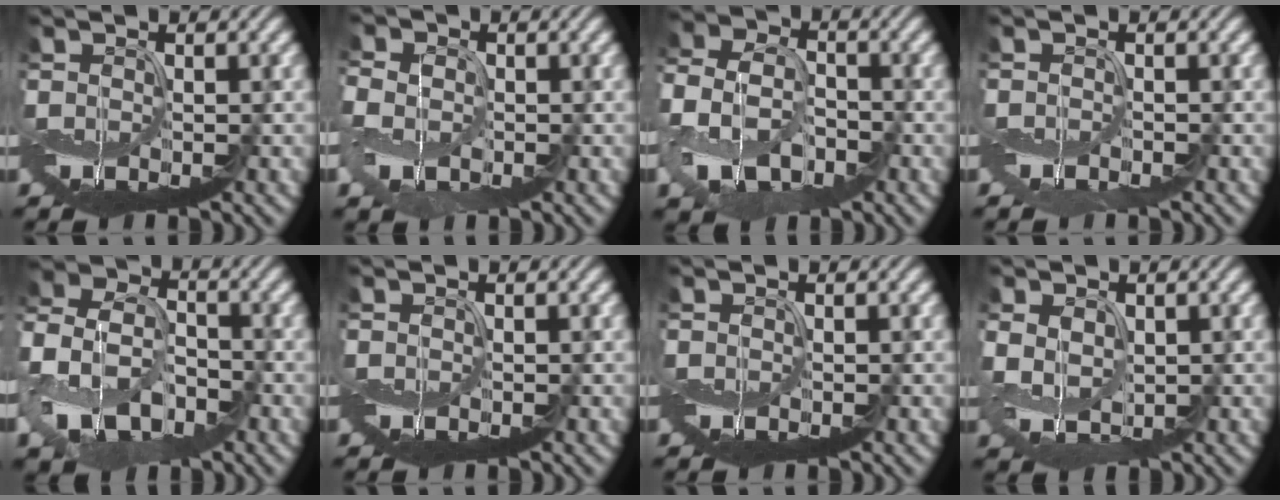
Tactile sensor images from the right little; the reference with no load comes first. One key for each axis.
{"total": 5.2, "fx": -1.0, "fy": 4.3, "fz": 2.7, "tx": -0.064, "ty": -0.006, "tz": -0.029}
{"total": 8.3, "fx": -2.7, "fy": 6.0, "fz": 5.1, "tx": -0.131, "ty": -0.005, "tz": -0.064}
{"total": 1.3, "fx": -1.2, "fy": 0.3, "fz": 0.4, "tx": -0.008, "ty": -0.006, "tz": -0.027}
{"total": 9.5, "fx": -3.3, "fy": 6.8, "fz": 5.8, "tx": -0.140, "ty": -0.004, "tz": -0.078}
{"total": 0.0}
{"total": 0.0}
{"total": 2.6, "fx": 0.5, "fy": 2.0, "fz": 1.5, "tx": -0.039, "ty": 0.001, "tz": 0.014}